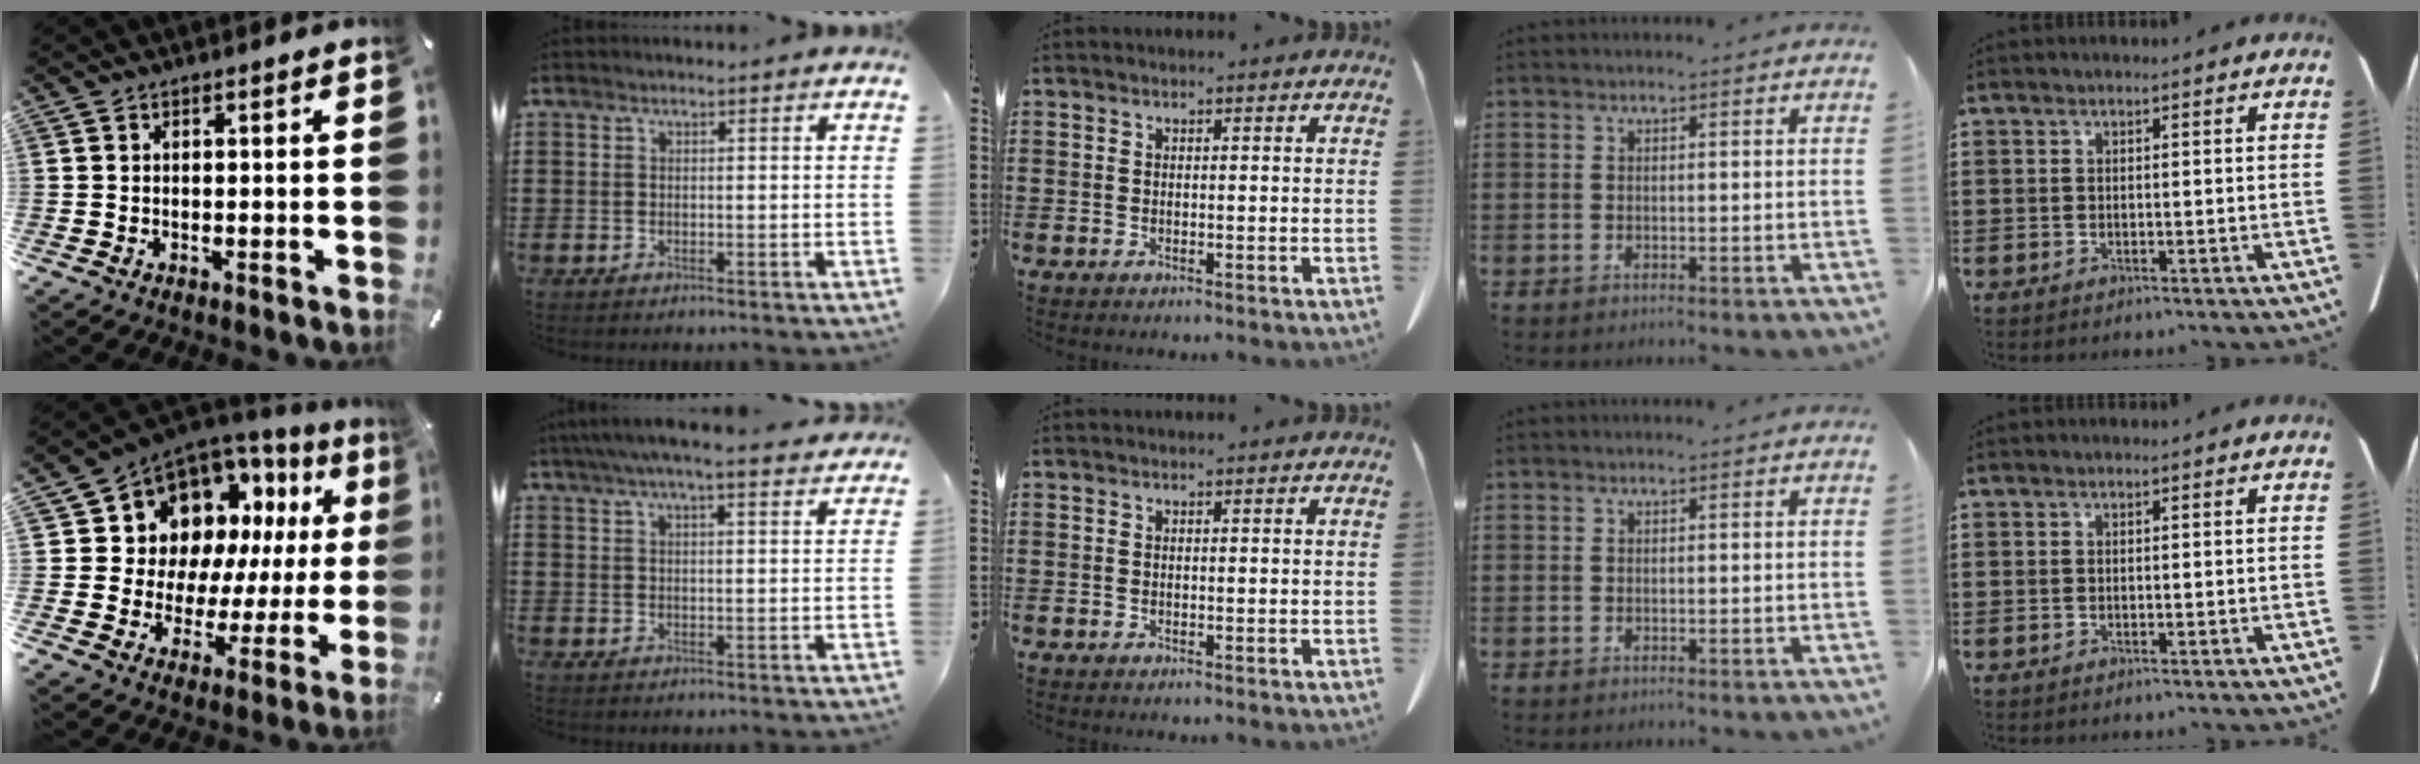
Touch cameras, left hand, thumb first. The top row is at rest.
{"thumb": {"total": 12.5, "force": [7.3, 9.2, 4.3], "torque": [-0.075, -0.087, 0.135]}, "index": {"total": 4.9, "force": [4.1, 0.2, 2.7], "torque": [-0.064, -0.007, 0.073]}}